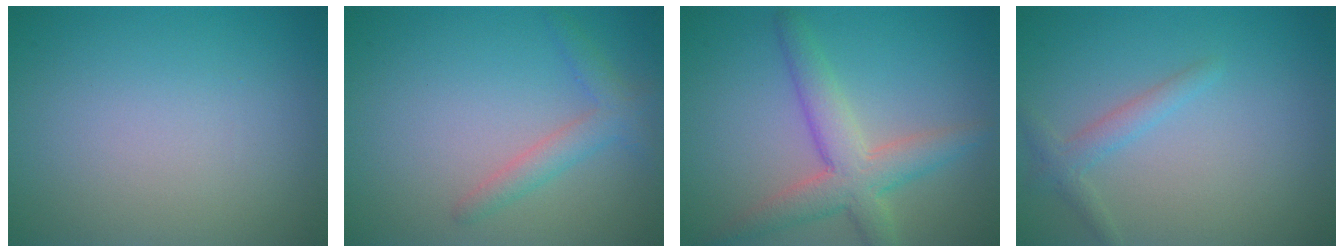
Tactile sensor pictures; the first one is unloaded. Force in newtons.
{"total": 2.3, "press": 2.3, "slide": 0.1}
{"total": 4.9, "press": 4.9, "slide": 0.3}
{"total": 1.6, "press": 1.6, "slide": 0.1}